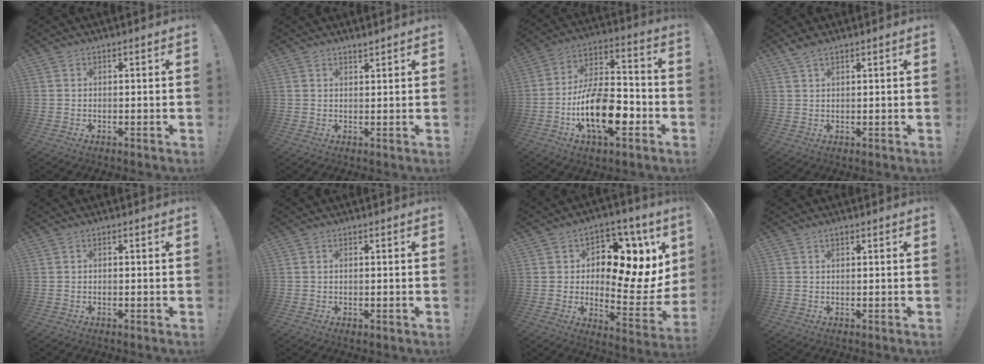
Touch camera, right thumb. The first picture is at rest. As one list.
[{"total": 1.3, "force": [1.3, 0.1, 0.4], "torque": [0.001, -0.009, 0.022]}, {"total": 19.5, "force": [-7.0, 9.8, 15.3], "torque": [-0.280, 0.030, -0.110]}, {"total": 2.8, "force": [2.1, 0.6, 1.7], "torque": [-0.043, -0.002, 0.040]}, {"total": 0.0}, {"total": 0.6, "force": [0.4, 0.2, 0.4], "torque": [-0.005, 0.000, 0.007]}, {"total": 11.6, "force": [3.2, 7.1, 8.6], "torque": [-0.103, -0.038, 0.047]}, {"total": 0.8, "force": [0.5, 0.4, 0.5], "torque": [-0.010, 0.001, 0.010]}]